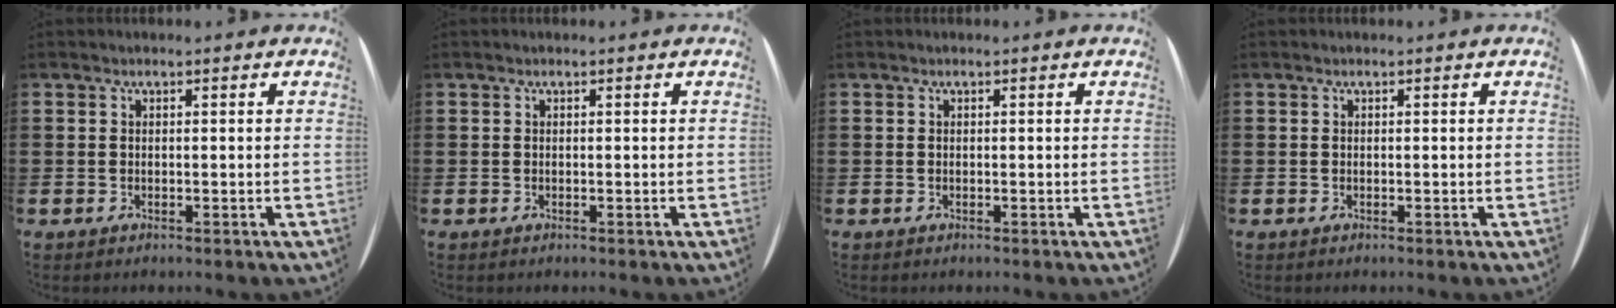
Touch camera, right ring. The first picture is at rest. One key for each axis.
{"total": 0.0}
{"total": 0.0}
{"total": 0.0}